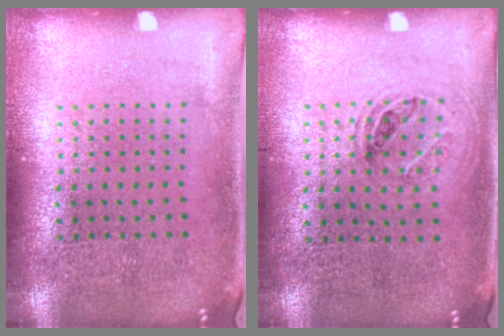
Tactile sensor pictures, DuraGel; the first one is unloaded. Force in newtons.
{"total": 0.9, "press": 0.8, "slide": 0.4}